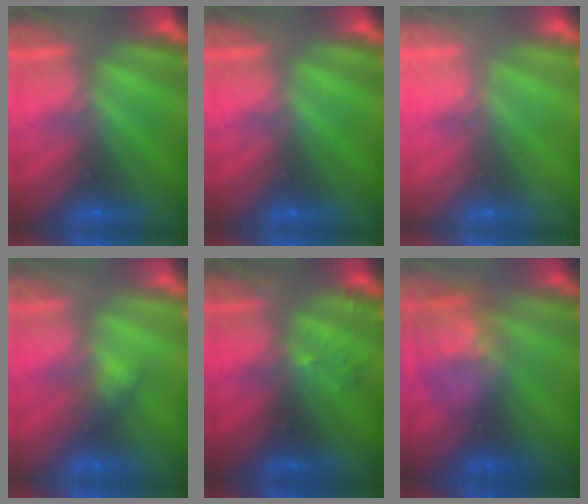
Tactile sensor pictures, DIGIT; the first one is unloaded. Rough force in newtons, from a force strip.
{"total": 0.0}
{"total": 2.0}
{"total": 2.9}
{"total": 2.8}
{"total": 6.7}